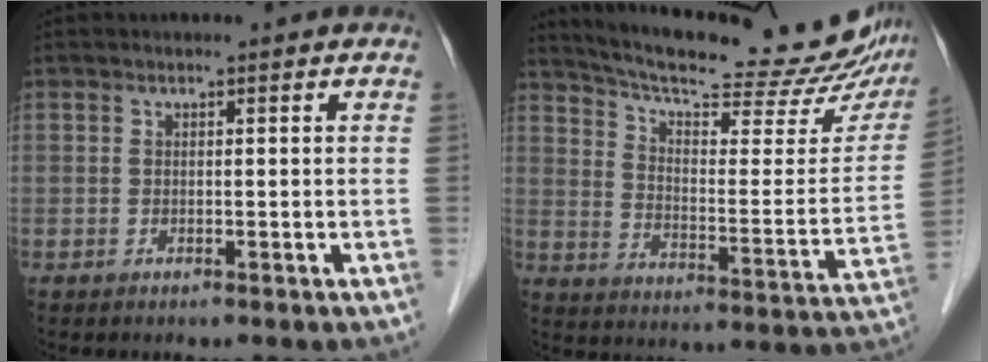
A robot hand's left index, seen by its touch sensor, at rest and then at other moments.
{"total": 27.7, "force": [24.6, 4.2, 11.9], "torque": [-0.184, -0.054, 0.321]}